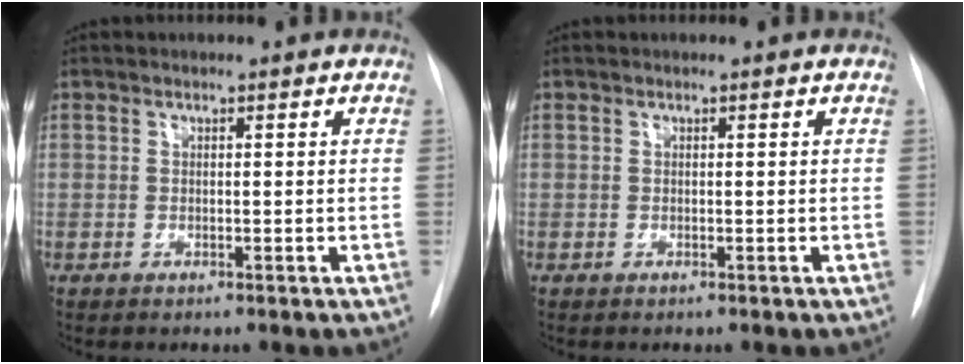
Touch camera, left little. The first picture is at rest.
{"total": 0.0}